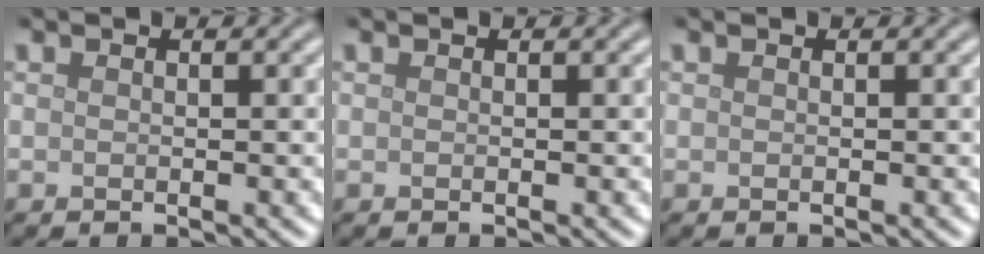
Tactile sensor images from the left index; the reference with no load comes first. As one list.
[{"total": 0.0}, {"total": 0.0}]